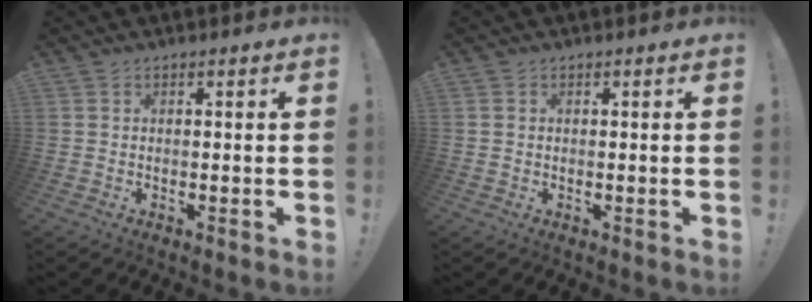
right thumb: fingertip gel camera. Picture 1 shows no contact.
{"total": 0.8, "force": [0.1, 0.8, 0.1], "torque": [-0.004, 0.005, 0.003]}